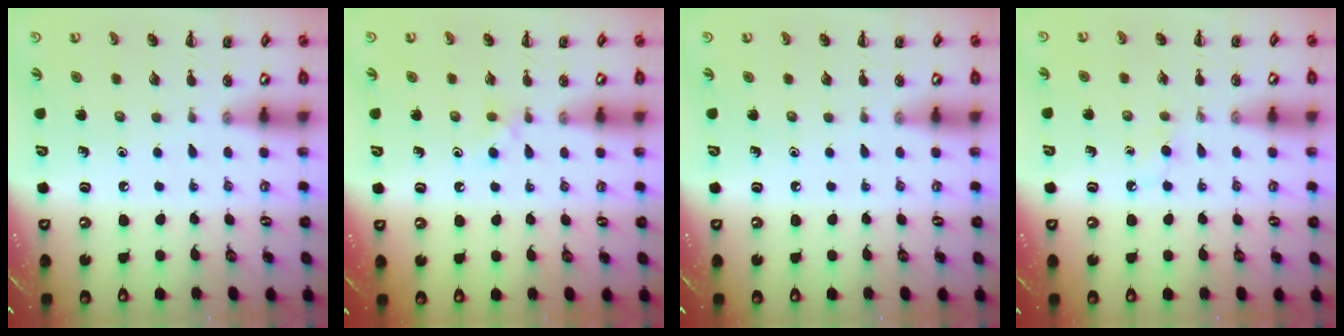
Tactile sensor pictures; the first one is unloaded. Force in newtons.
{"total": 2.8, "press": 2.6, "slide": 1.2}
{"total": 0.0}
{"total": 2.5, "press": 2.3, "slide": 1.0}